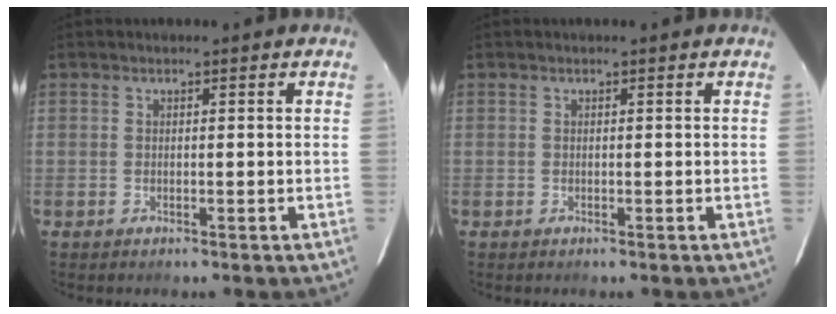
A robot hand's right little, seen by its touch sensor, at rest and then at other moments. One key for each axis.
{"total": 0.0}